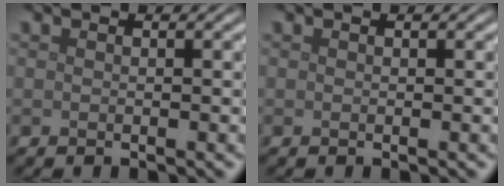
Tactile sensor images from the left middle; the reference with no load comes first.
{"total": 0.0}